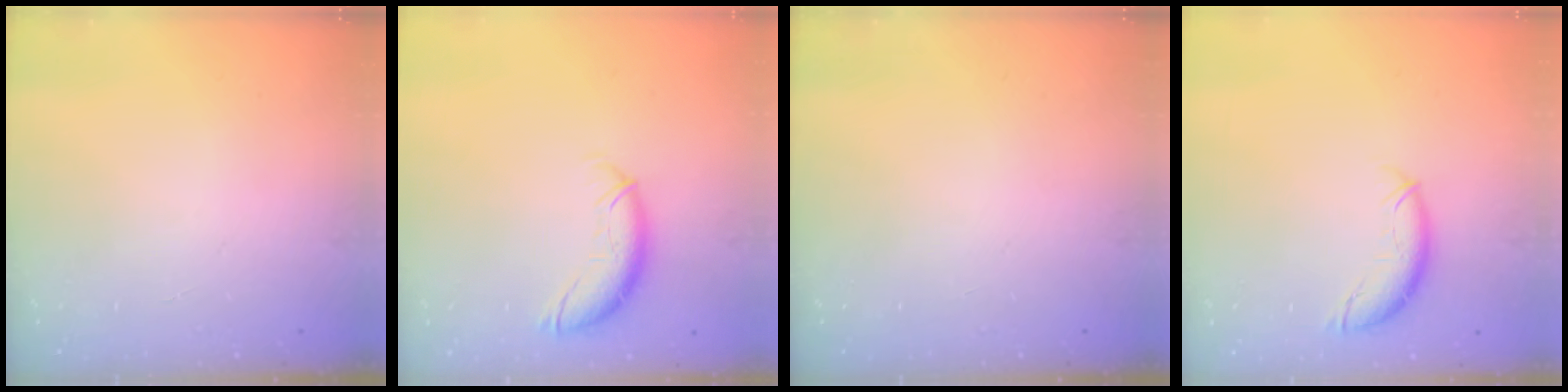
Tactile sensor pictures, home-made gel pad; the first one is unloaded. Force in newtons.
{"total": 10.5, "press": 10.5, "slide": 0.7}
{"total": 0.0}
{"total": 8.2, "press": 8.2, "slide": 0.7}